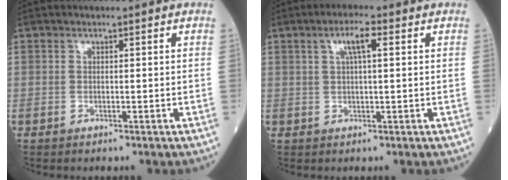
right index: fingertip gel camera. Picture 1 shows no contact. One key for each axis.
{"total": 3.9, "fx": 1.5, "fy": 0.6, "fz": 3.6, "tx": -0.068, "ty": 0.009, "tz": 0.026}